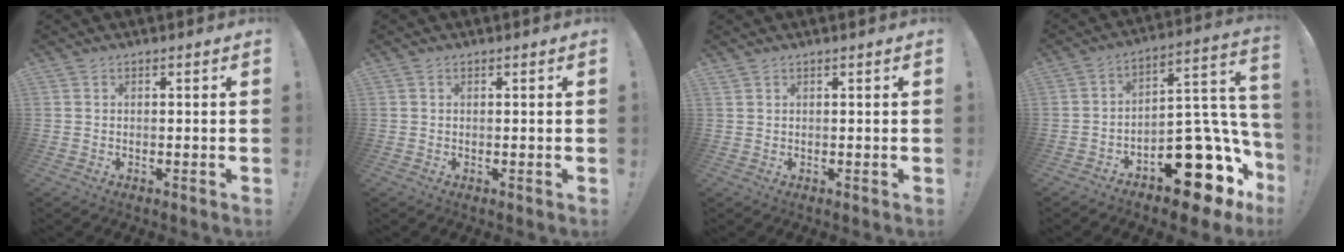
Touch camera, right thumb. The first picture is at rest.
{"total": 0.0}
{"total": 0.7, "force": [0.5, -0.2, 0.4], "torque": [-0.009, 0.000, 0.010]}
{"total": 19.4, "force": [-9.9, 9.5, 13.6], "torque": [-0.130, 0.053, -0.151]}